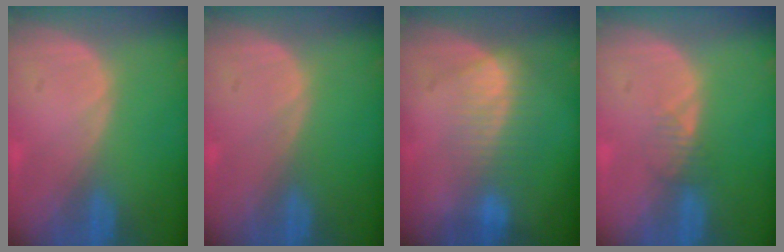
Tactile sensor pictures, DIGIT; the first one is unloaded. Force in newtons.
{"total": 0.0}
{"total": 7.4, "press": 6.2, "slide": 3.9}
{"total": 1.6, "press": 1.6, "slide": 0.2}